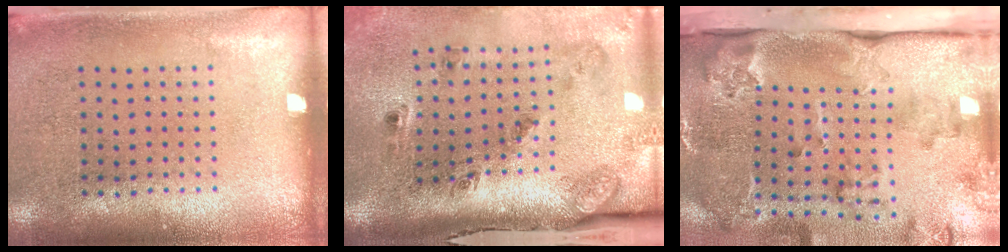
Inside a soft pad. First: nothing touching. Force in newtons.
{"total": 2.9, "press": 1.8, "slide": 2.2}
{"total": 3.9, "press": 2.7, "slide": 2.8}